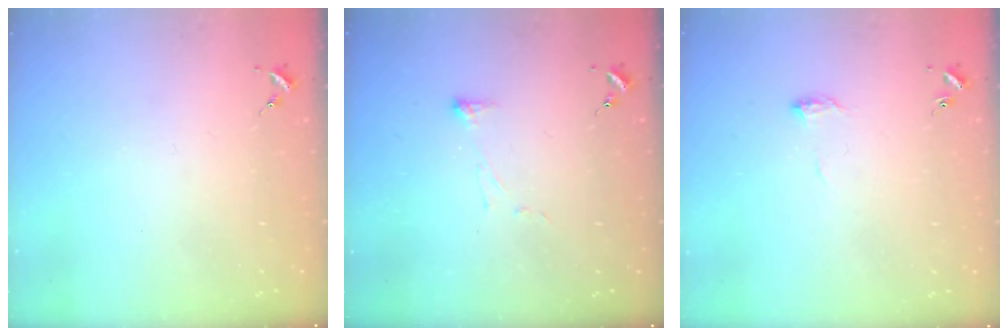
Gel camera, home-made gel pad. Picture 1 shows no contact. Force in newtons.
{"total": 3.1, "press": 3.0, "slide": 0.7}
{"total": 5.3, "press": 5.3, "slide": 0.4}